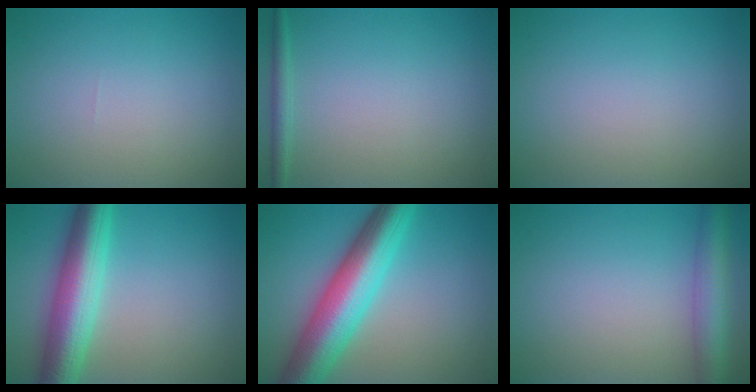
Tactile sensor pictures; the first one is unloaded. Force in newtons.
{"total": 1.4, "press": 1.4, "slide": 0.1}
{"total": 0.0}
{"total": 7.6, "press": 7.6, "slide": 0.1}
{"total": 9.5, "press": 9.5, "slide": 0.3}
{"total": 4.6, "press": 4.6, "slide": 0.1}